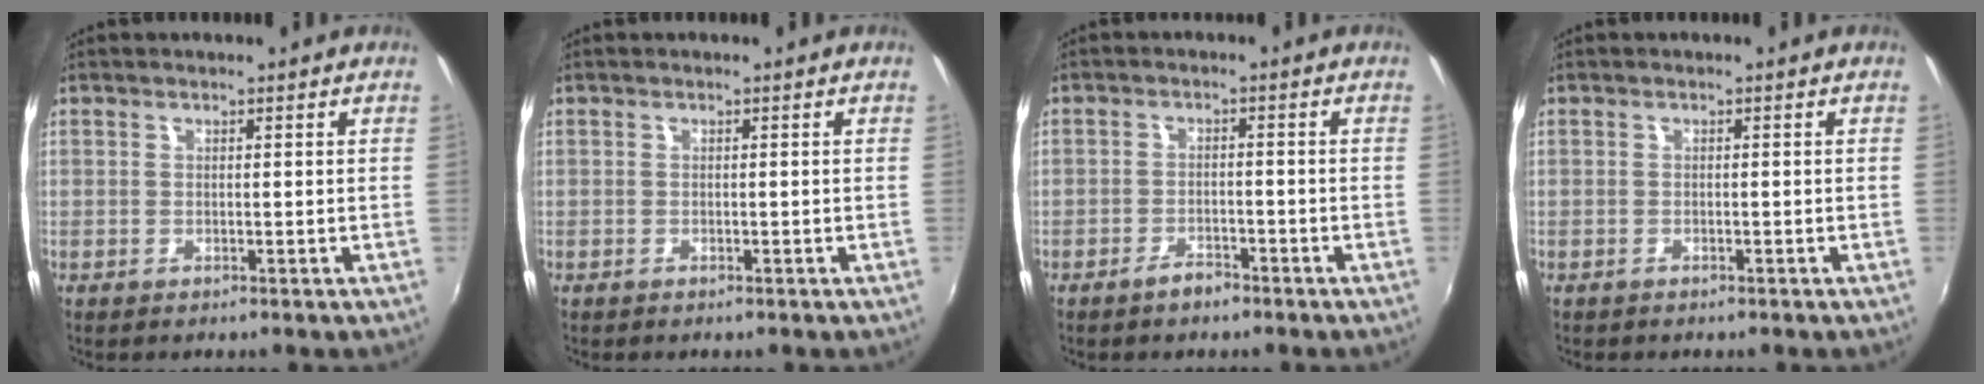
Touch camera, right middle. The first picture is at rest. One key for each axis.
{"total": 0.0}
{"total": 2.8, "fx": -2.3, "fy": 1.2, "fz": 1.1, "tx": -0.028, "ty": 0.005, "tz": -0.034}
{"total": 0.7, "fx": -0.6, "fy": 0.3, "fz": 0.2, "tx": -0.006, "ty": 0.001, "tz": -0.009}